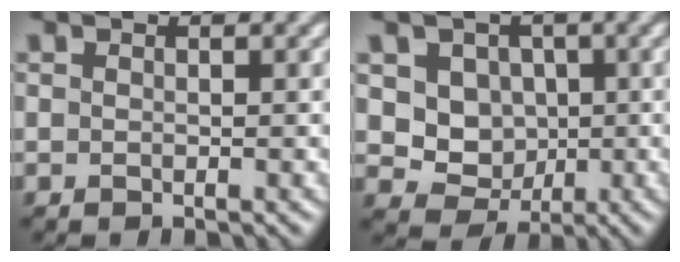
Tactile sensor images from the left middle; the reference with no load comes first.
{"total": 5.3, "force": [1.1, 4.6, 2.3], "torque": [-0.035, -0.003, 0.023]}